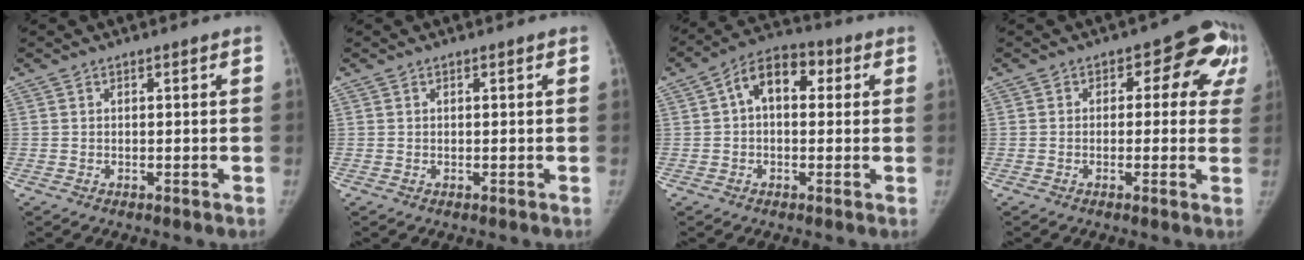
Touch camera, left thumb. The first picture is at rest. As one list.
[{"total": 0.0}, {"total": 9.2, "force": [1.7, 6.0, 6.8], "torque": [-0.086, 0.028, 0.015]}, {"total": 9.1, "force": [2.1, 5.9, 6.6], "torque": [-0.016, 0.015, 0.009]}]